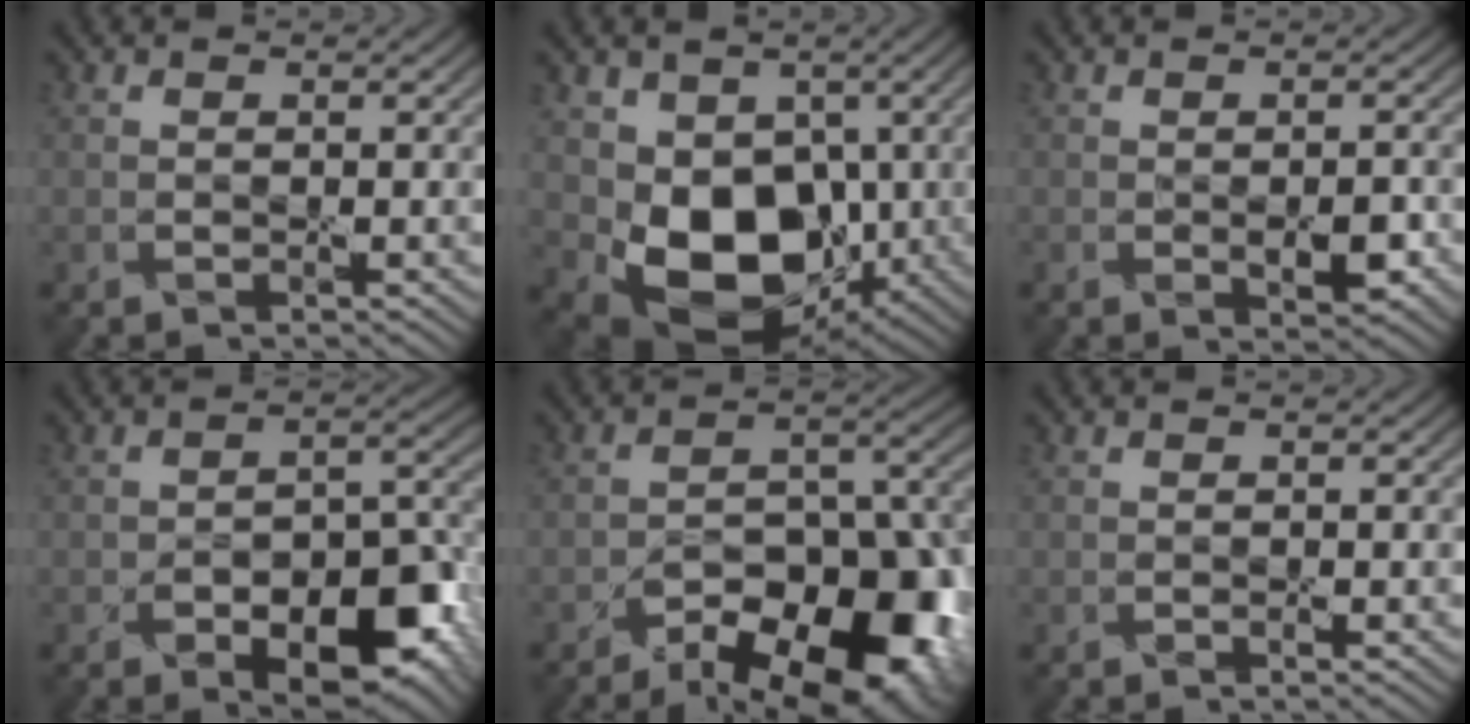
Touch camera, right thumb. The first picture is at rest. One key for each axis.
{"total": 10.9, "fx": -0.9, "fy": 8.2, "fz": 7.2, "tx": -0.135, "ty": -0.037, "tz": -0.014}
{"total": 3.3, "fx": -0.9, "fy": 1.7, "fz": 2.6, "tx": -0.039, "ty": -0.010, "tz": -0.010}
{"total": 11.9, "fx": -5.9, "fy": 6.3, "fz": 8.2, "tx": -0.118, "ty": -0.016, "tz": -0.084}
{"total": 16.8, "fx": -10.4, "fy": 8.1, "fz": 10.4, "tx": -0.131, "ty": -0.006, "tz": -0.146}
{"total": 0.8, "fx": -0.4, "fy": 0.3, "fz": 0.6, "tx": -0.010, "ty": -0.001, "tz": -0.004}